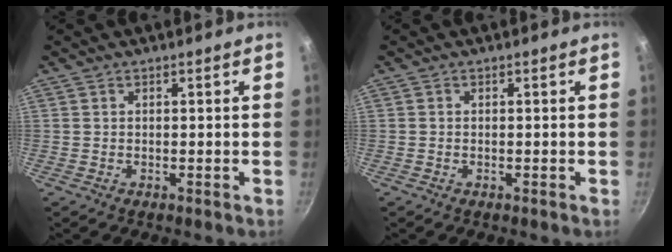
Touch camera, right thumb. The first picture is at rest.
{"total": 0.0}